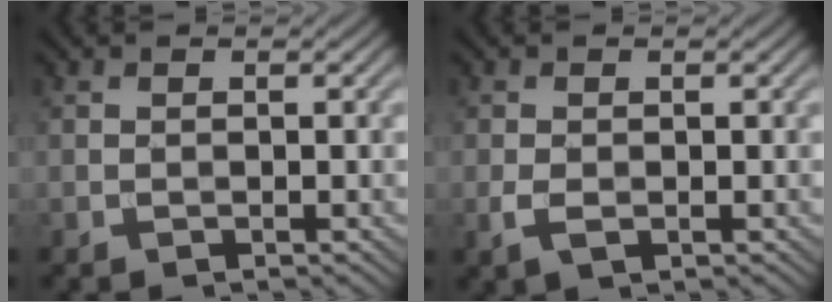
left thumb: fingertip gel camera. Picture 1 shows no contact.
{"total": 2.0, "force": [-0.6, 1.2, 1.5], "torque": [-0.040, -0.006, -0.010]}